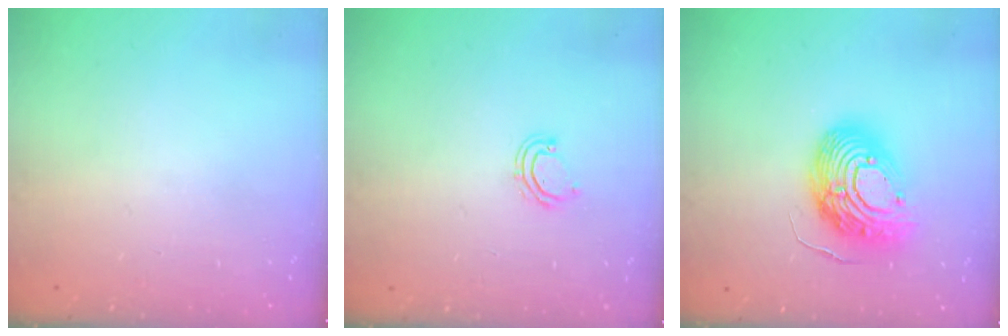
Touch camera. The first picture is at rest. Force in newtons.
{"total": 5.9, "press": 5.8, "slide": 1.3}
{"total": 17.3, "press": 17.2, "slide": 1.6}